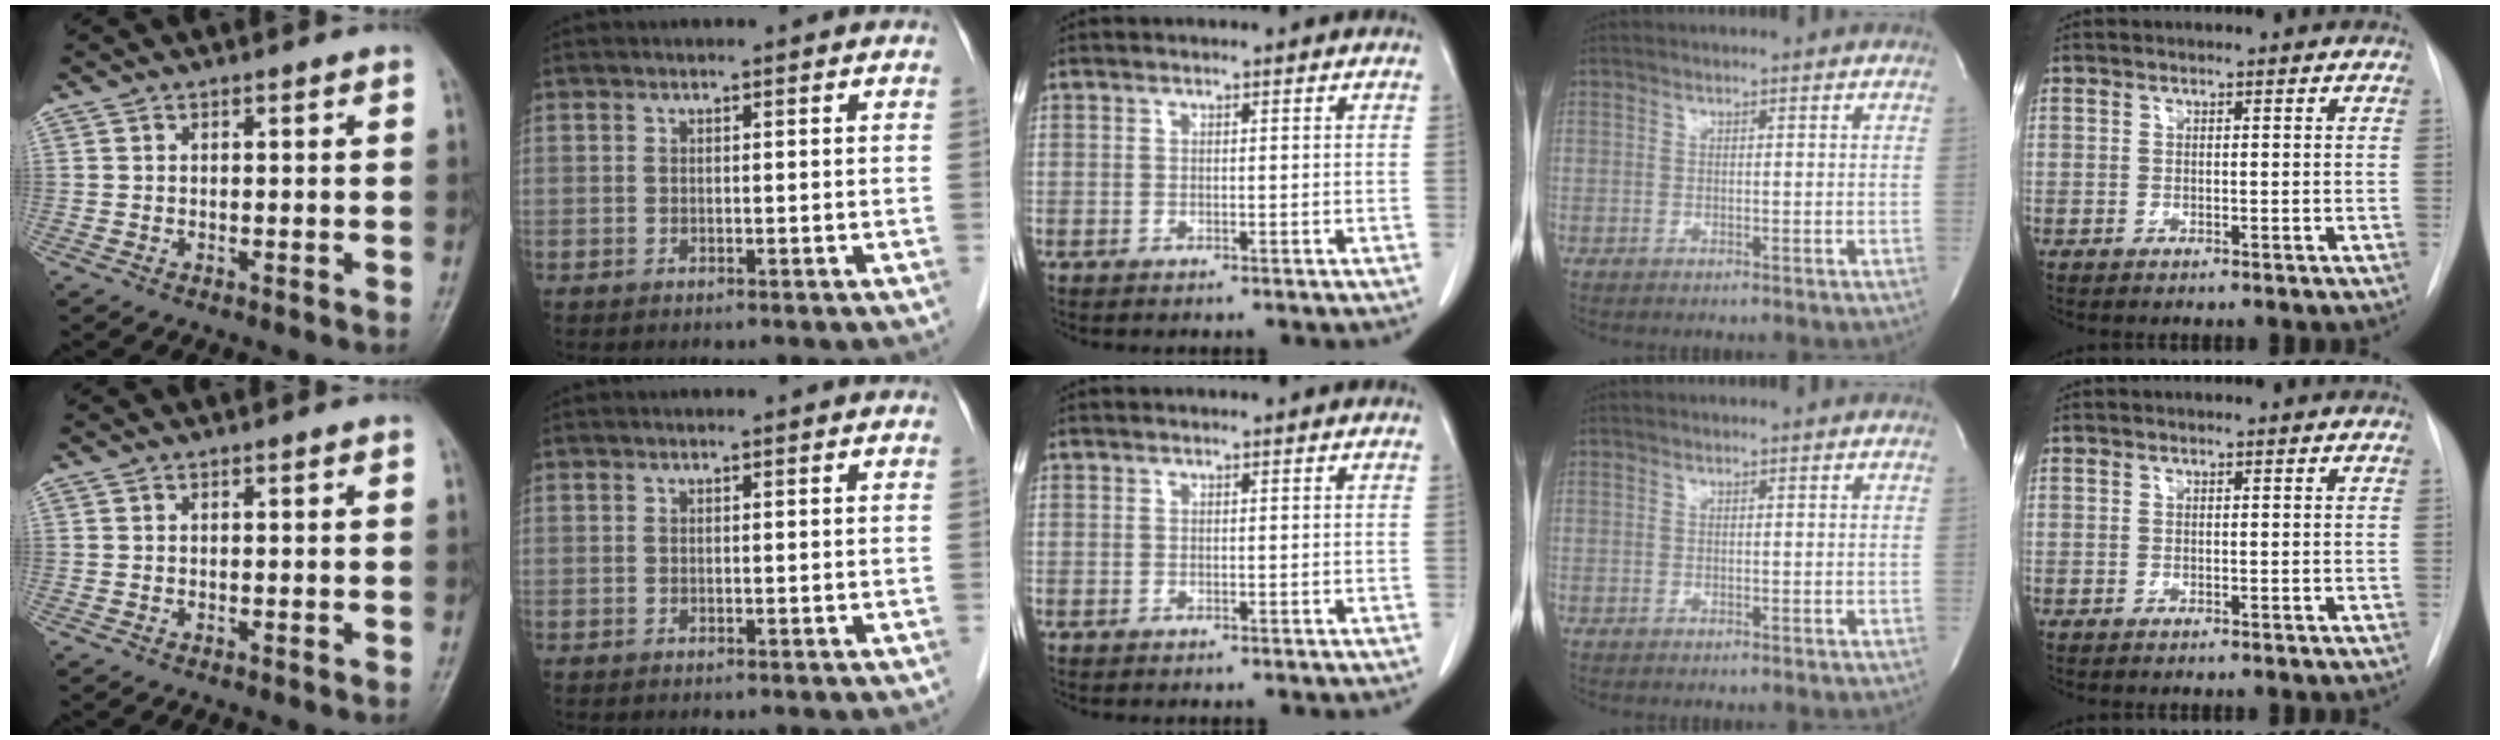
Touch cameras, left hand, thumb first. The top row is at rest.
{}